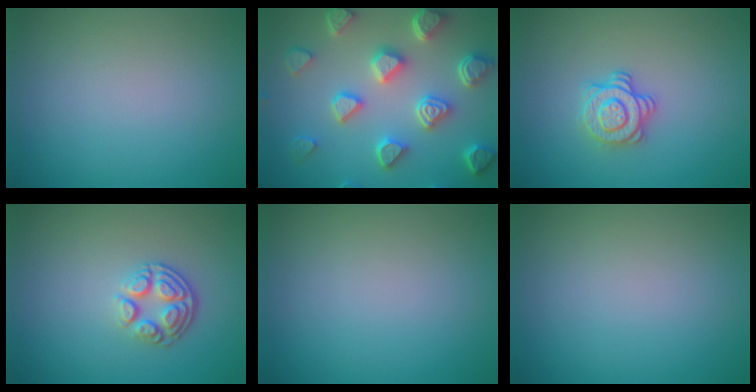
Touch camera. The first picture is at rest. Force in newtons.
{"total": 6.9, "press": 5.6, "slide": 4.1}
{"total": 2.9, "press": 2.5, "slide": 1.4}
{"total": 3.1, "press": 2.4, "slide": 1.9}
{"total": 0.0}
{"total": 0.0}